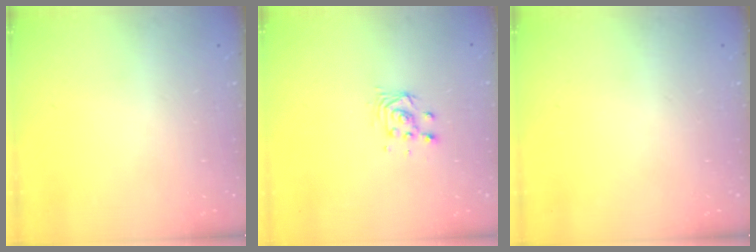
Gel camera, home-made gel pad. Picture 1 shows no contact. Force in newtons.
{"total": 3.8, "press": 3.8, "slide": 0.3}
{"total": 0.0}